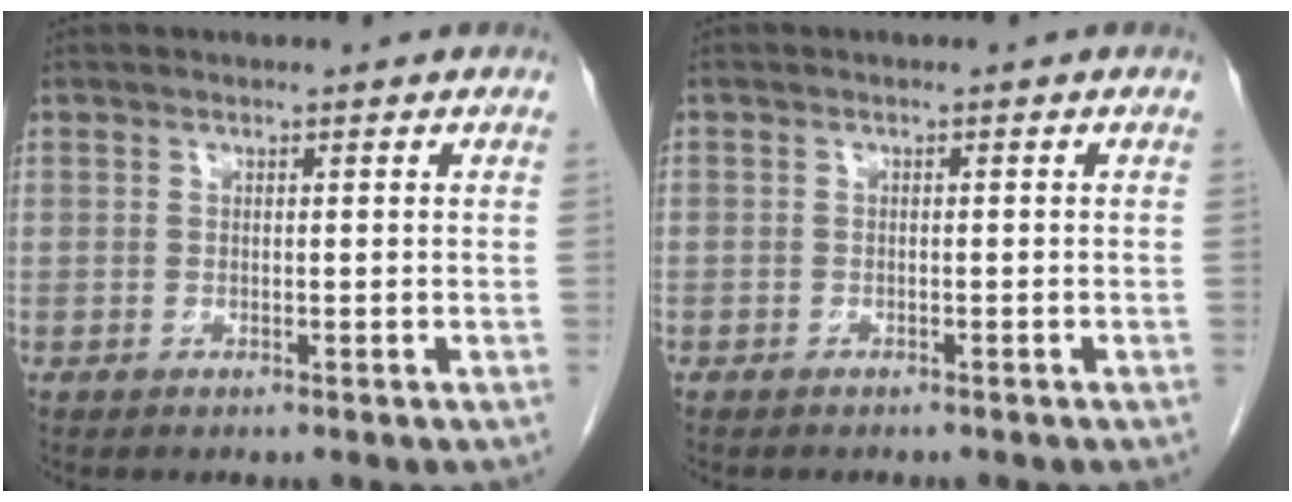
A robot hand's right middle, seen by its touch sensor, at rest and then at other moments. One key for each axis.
{"total": 1.6, "fx": -1.3, "fy": 0.8, "fz": 0.1, "tx": -0.003, "ty": 0.003, "tz": -0.016}